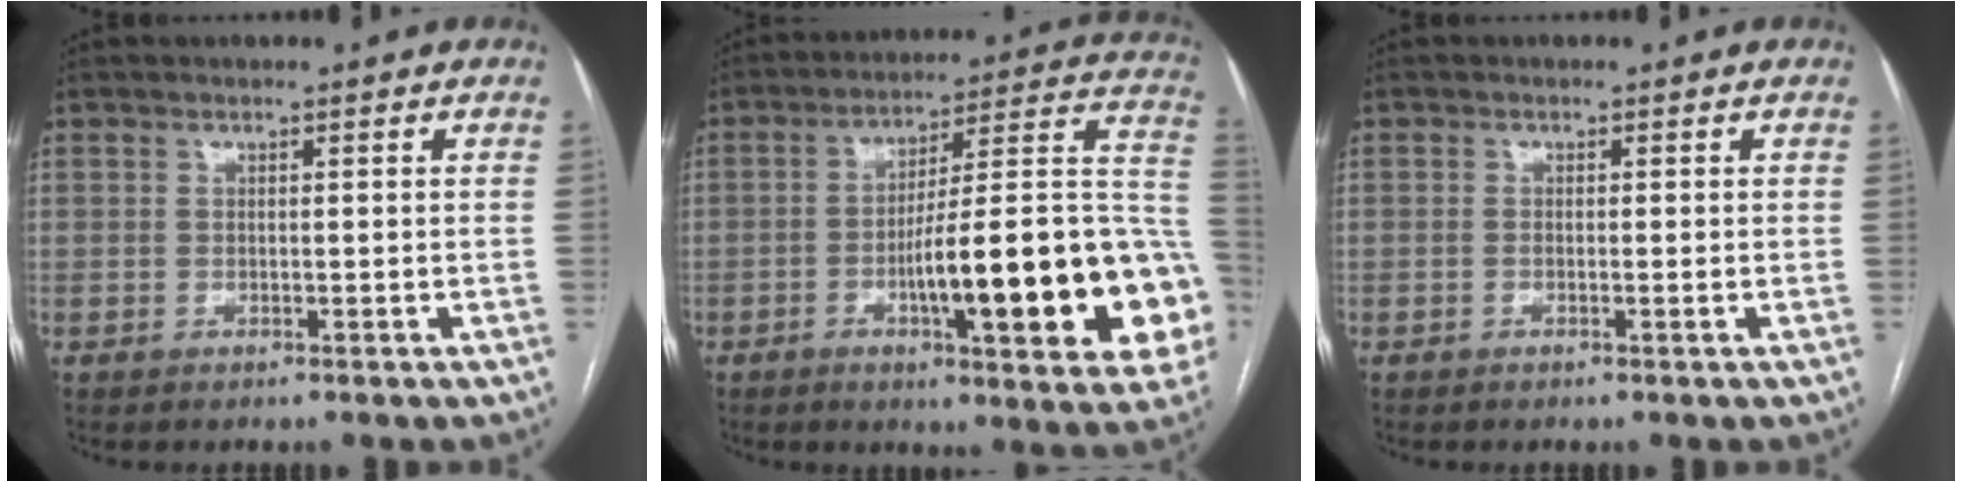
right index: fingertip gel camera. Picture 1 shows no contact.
{"total": 25.6, "force": [-6.6, 3.7, 24.4], "torque": [-0.255, 0.018, -0.087]}
{"total": 0.5, "force": [-0.3, 0.0, 0.5], "torque": [-0.008, 0.000, -0.003]}